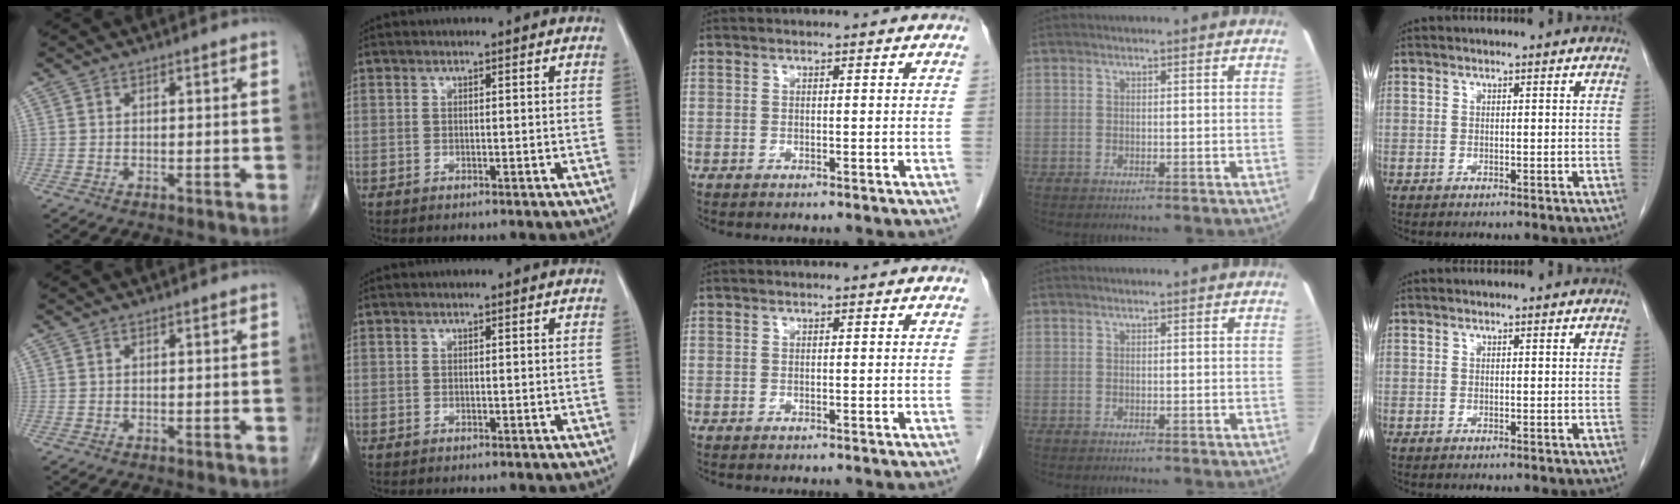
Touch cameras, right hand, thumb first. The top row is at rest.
{}